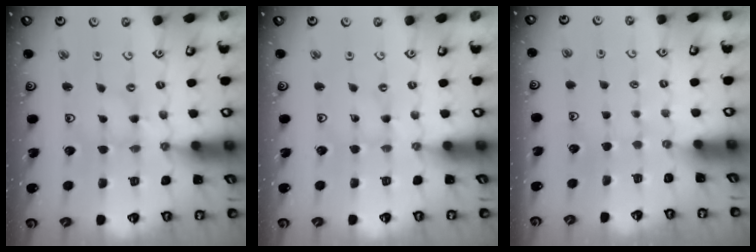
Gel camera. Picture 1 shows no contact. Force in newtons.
{"total": 0.0}
{"total": 0.6, "press": 0.6, "slide": 0.1}